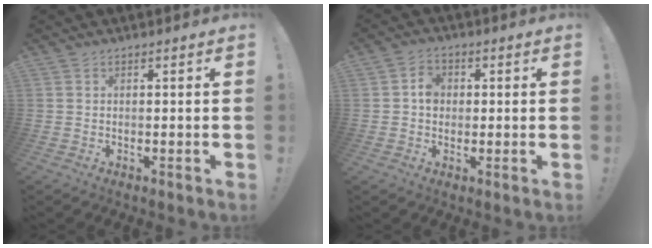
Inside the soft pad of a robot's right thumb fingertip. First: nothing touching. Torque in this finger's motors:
{"motor_torque": [0.05, 0.03, -0.11, 0.13, -0.01]}